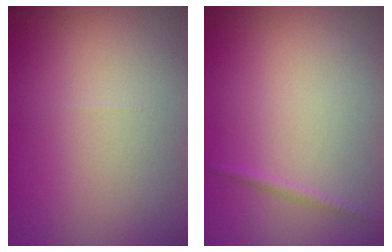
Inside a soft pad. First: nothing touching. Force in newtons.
{"total": 0.7, "press": 0.7, "slide": 0.0}